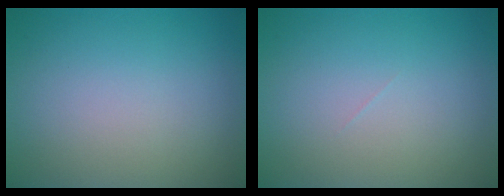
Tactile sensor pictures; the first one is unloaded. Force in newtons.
{"total": 0.0}